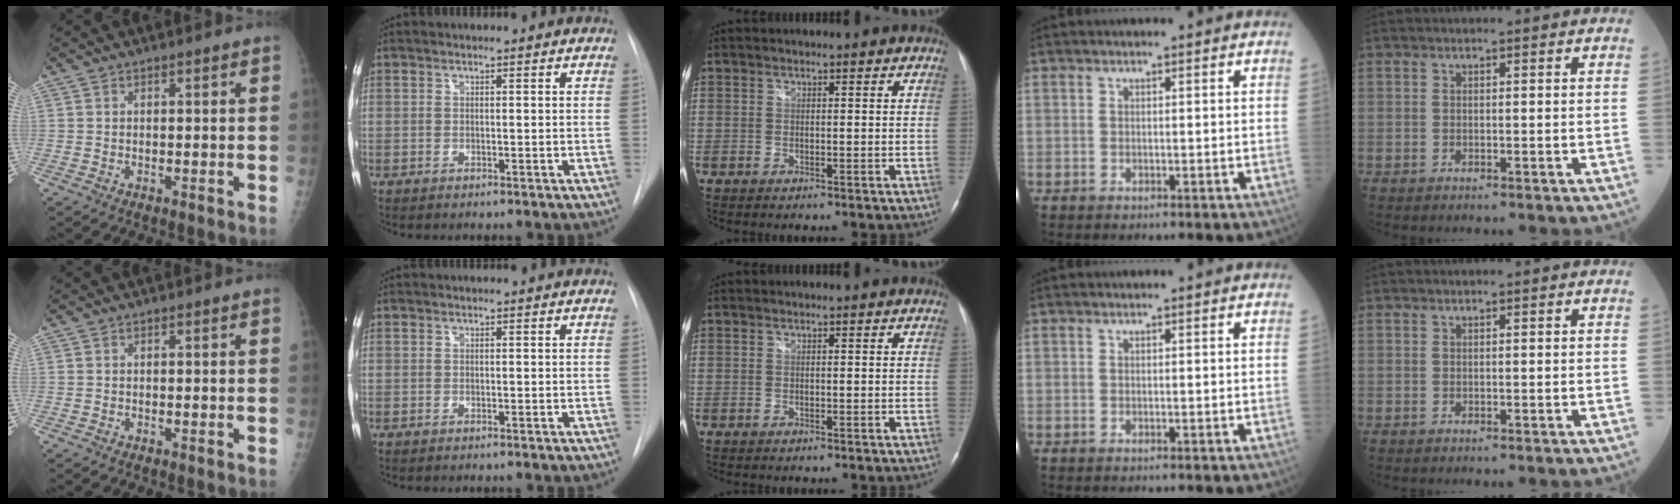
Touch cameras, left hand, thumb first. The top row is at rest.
{}